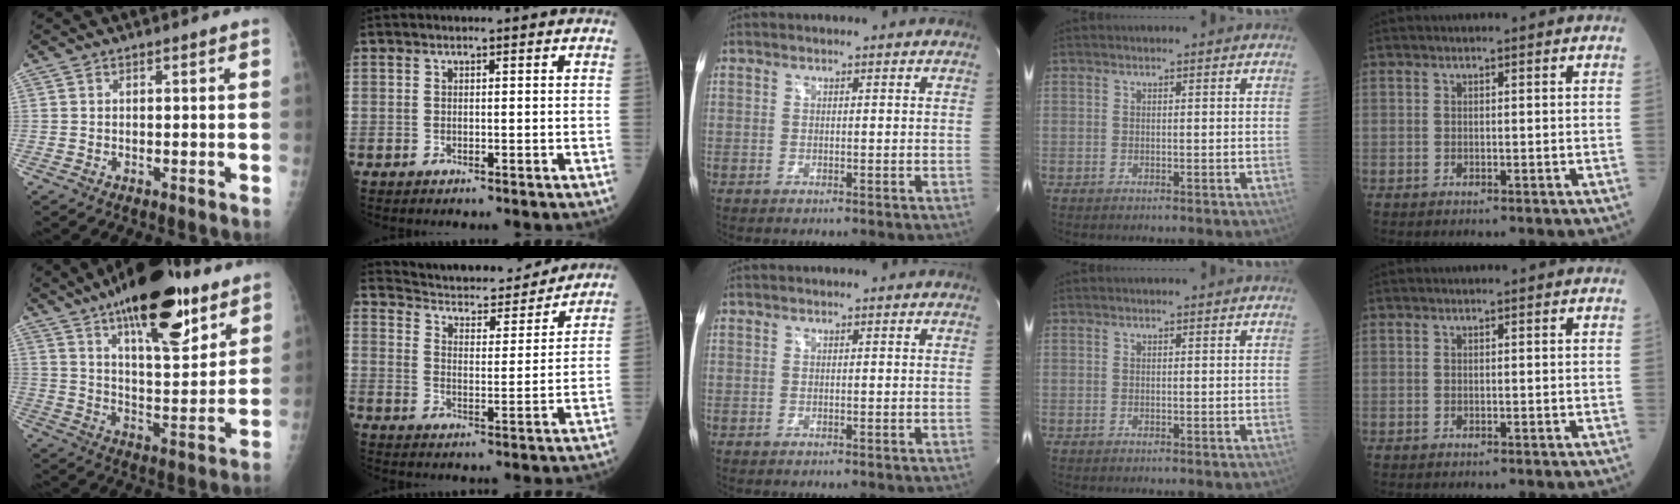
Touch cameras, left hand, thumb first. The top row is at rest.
{"thumb": {"total": 23.3, "force": [14.3, 8.5, 16.3], "torque": [-0.217, -0.057, 0.225]}, "index": {"total": 15.6, "force": [14.8, 2.9, 3.7], "torque": [-0.053, -0.006, 0.204]}}